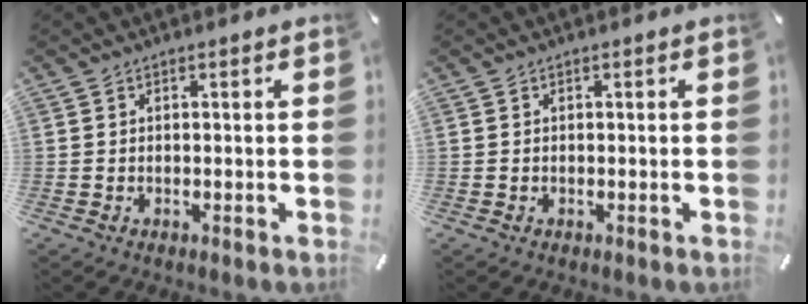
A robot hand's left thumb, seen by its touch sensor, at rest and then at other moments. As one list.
[{"total": 0.0}]